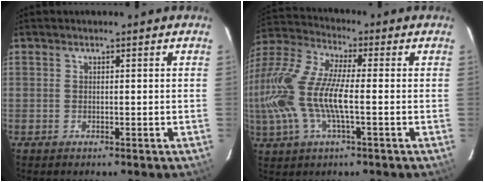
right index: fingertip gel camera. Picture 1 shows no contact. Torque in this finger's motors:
{"motor_torque": [0.66, -0.25, 1.00, 0.21]}